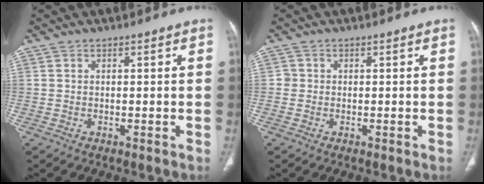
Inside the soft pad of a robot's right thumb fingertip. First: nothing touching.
{"total": 1.0, "force": [-0.1, 0.9, 0.1], "torque": [0.004, 0.004, -0.001]}